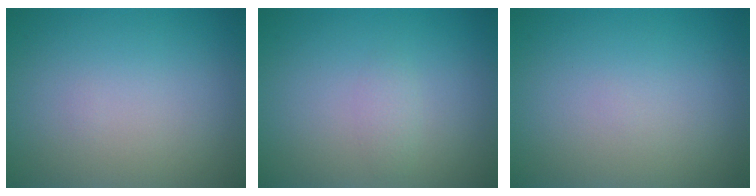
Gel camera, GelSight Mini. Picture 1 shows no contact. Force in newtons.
{"total": 0.8, "press": 0.8, "slide": 0.1}
{"total": 0.0}